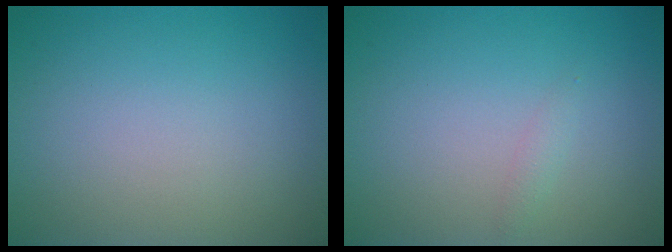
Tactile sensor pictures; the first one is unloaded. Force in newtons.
{"total": 0.7, "press": 0.7, "slide": 0.0}